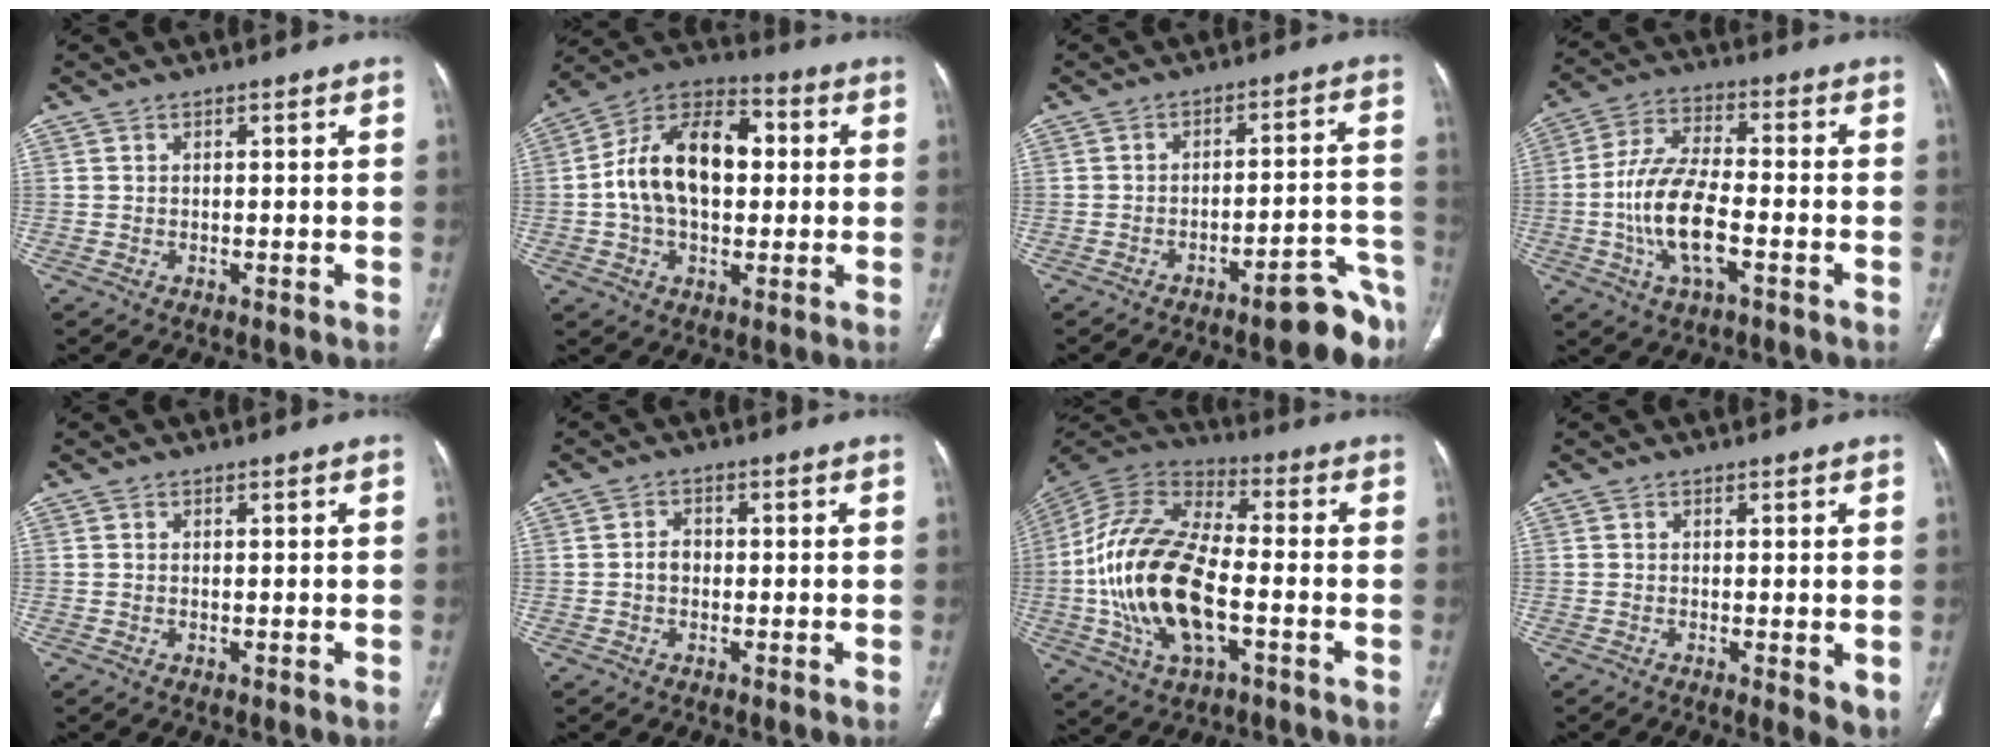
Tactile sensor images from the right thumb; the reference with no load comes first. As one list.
[{"total": 17.6, "force": [1.2, 11.1, 13.6], "torque": [-0.211, 0.033, 0.013]}, {"total": 10.2, "force": [-7.1, 1.9, 7.0], "torque": [-0.065, 0.065, -0.092]}, {"total": 12.8, "force": [-3.3, 5.4, 11.1], "torque": [-0.221, 0.023, -0.066]}, {"total": 0.0}, {"total": 2.5, "force": [-0.3, 2.0, 1.4], "torque": [-0.016, 0.009, -0.010]}, {"total": 22.0, "force": [-4.0, 11.1, 18.6], "torque": [-0.376, 0.023, -0.074]}, {"total": 4.0, "force": [-0.6, 1.2, 3.8], "torque": [-0.054, -0.013, -0.010]}]